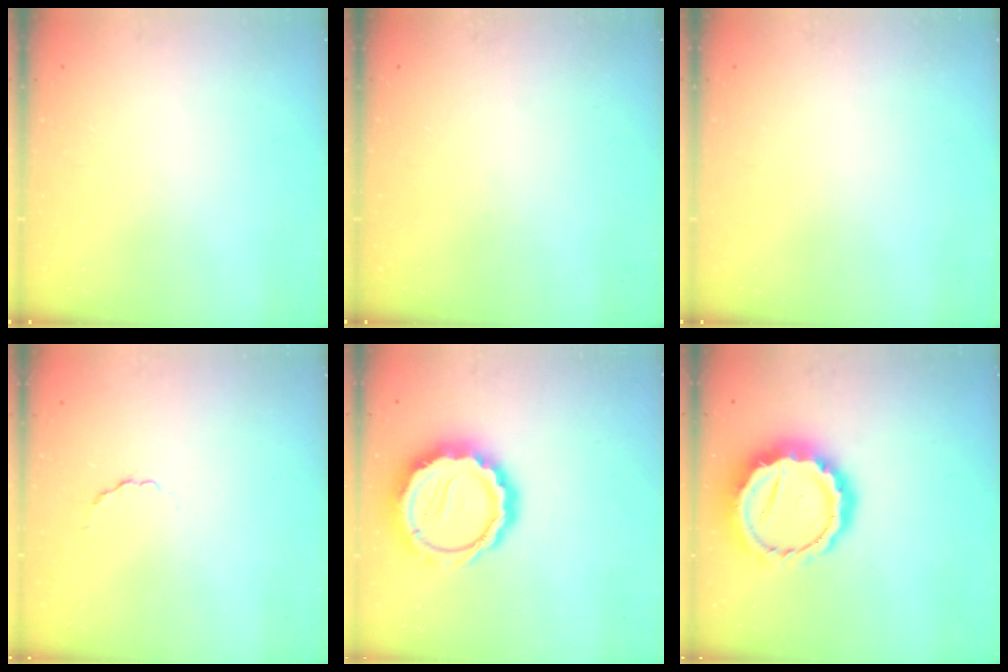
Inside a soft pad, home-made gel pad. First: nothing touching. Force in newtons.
{"total": 0.0}
{"total": 0.0}
{"total": 2.5, "press": 2.3, "slide": 0.9}
{"total": 16.4, "press": 16.0, "slide": 3.6}
{"total": 15.5, "press": 15.2, "slide": 2.7}